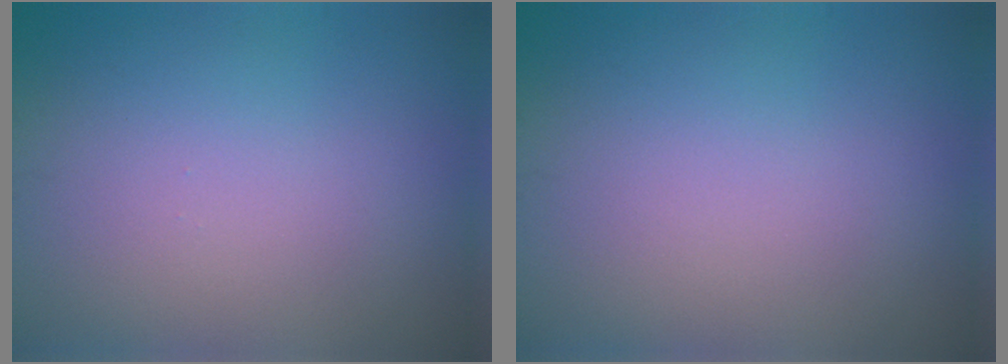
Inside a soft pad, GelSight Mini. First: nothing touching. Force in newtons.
{"total": 0.0}